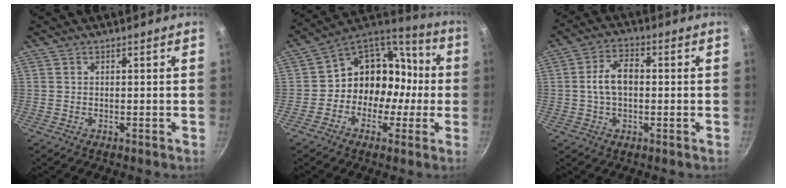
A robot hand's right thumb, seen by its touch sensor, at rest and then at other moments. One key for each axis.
{"total": 14.8, "fx": -2.2, "fy": 12.8, "fz": 7.1, "tx": -0.043, "ty": 0.066, "tz": -0.044}
{"total": 7.2, "fx": 0.1, "fy": 4.5, "fz": 5.6, "tx": -0.094, "ty": 0.021, "tz": -0.005}